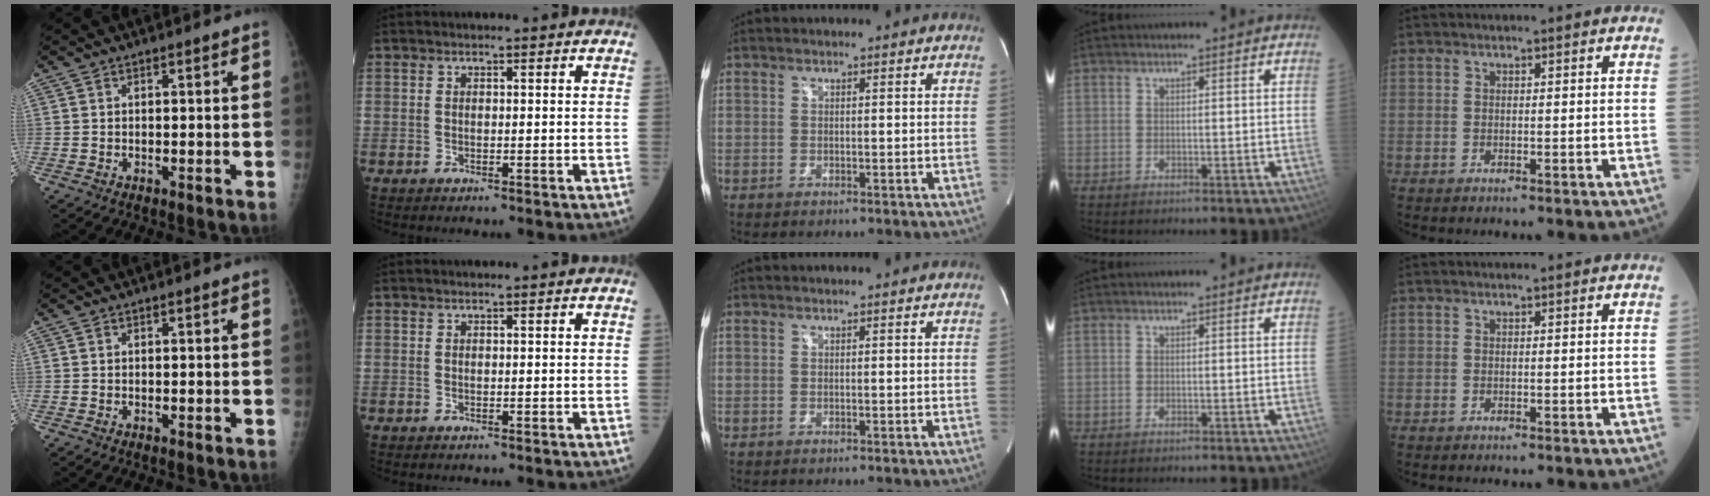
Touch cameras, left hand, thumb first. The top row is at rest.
{}